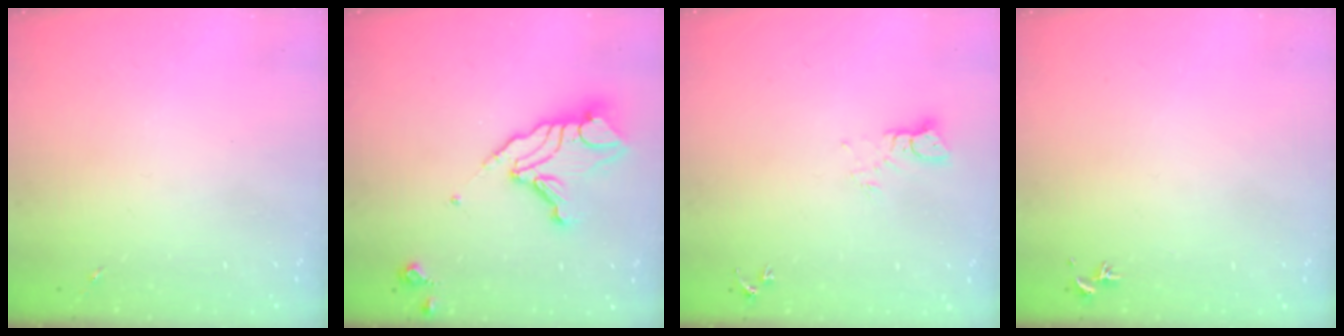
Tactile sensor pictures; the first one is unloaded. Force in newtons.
{"total": 14.3, "press": 14.3, "slide": 1.0}
{"total": 3.7, "press": 3.7, "slide": 0.4}
{"total": 0.7, "press": 0.5, "slide": 0.4}